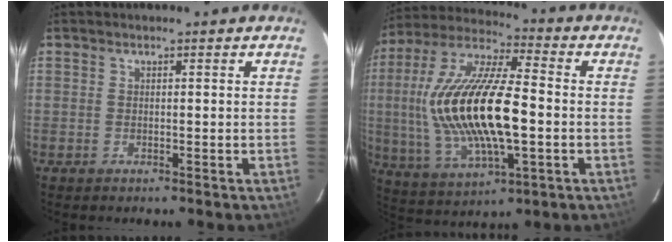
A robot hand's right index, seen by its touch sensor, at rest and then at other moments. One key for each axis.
{"total": 21.6, "fx": -1.1, "fy": 7.9, "fz": 20.0, "tx": -0.402, "ty": -0.002, "tz": -0.015}